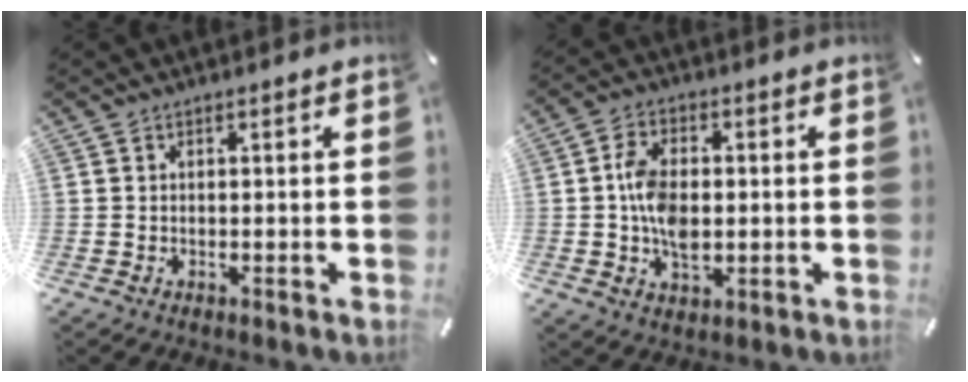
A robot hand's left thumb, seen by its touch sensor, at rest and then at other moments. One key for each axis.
{"total": 9.0, "fx": -0.4, "fy": 5.8, "fz": 6.9, "tx": -0.133, "ty": 0.001, "tz": -0.011}